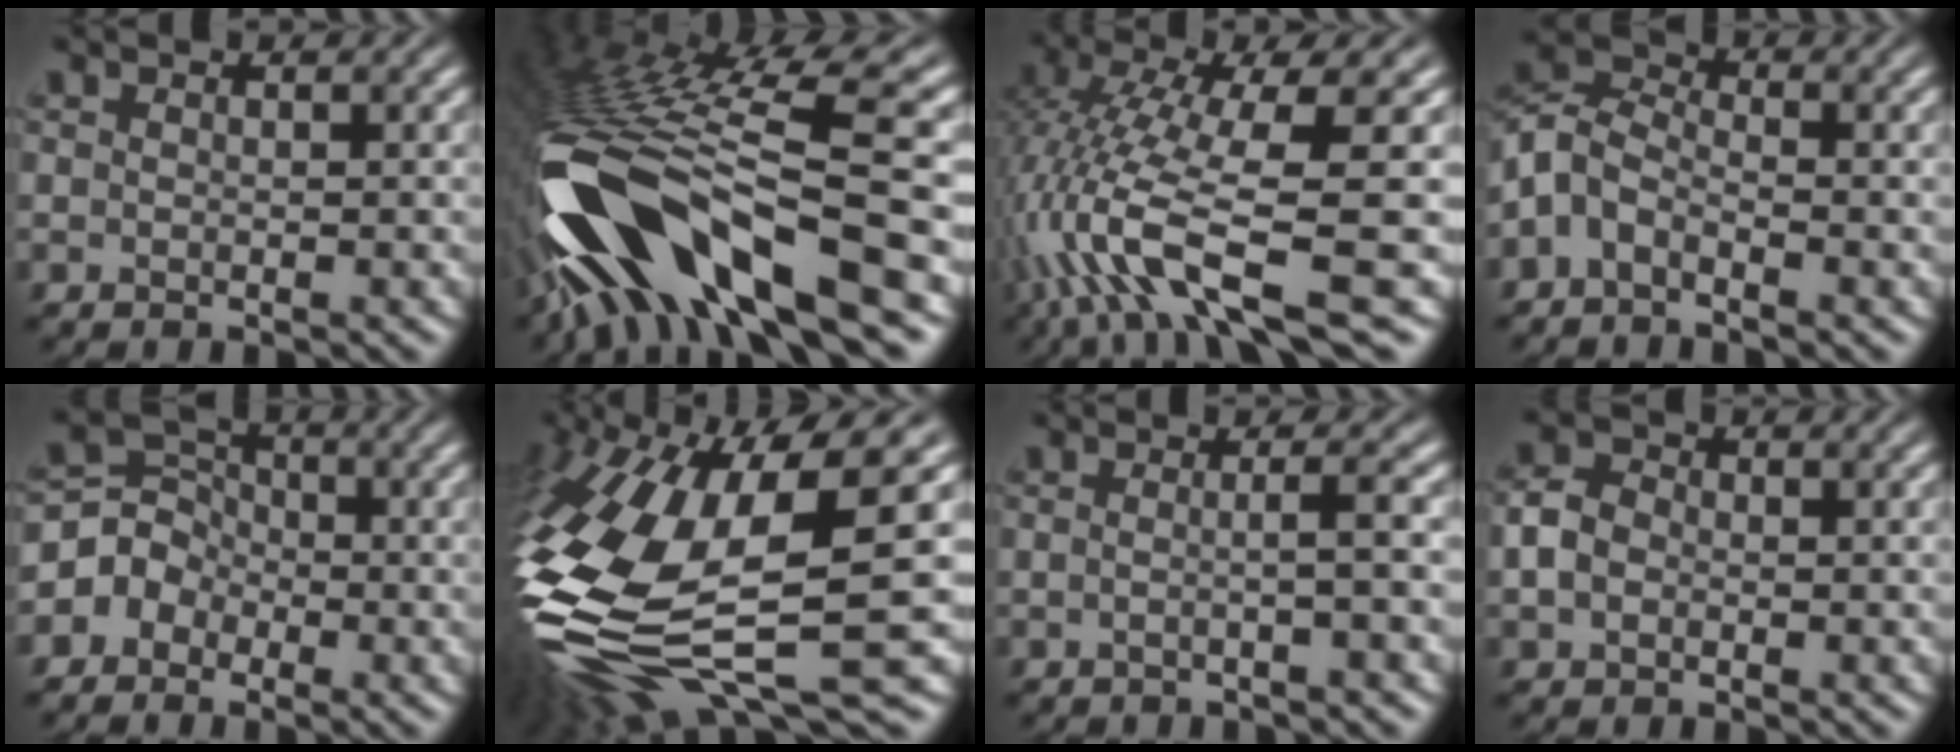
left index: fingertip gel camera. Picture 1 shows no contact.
{"total": 14.5, "force": [-6.0, 4.5, 12.5], "torque": [-0.236, 0.007, -0.092]}
{"total": 11.9, "force": [-3.8, 3.1, 10.9], "torque": [-0.228, 0.002, -0.067]}
{"total": 4.2, "force": [-2.1, 2.4, 2.7], "torque": [-0.058, 0.008, -0.059]}
{"total": 3.4, "force": [-1.4, 3.0, 0.9], "torque": [0.000, 0.009, -0.039]}
{"total": 16.0, "force": [-2.0, 5.7, 14.7], "torque": [-0.334, -0.018, -0.023]}
{"total": 2.2, "force": [-0.2, 0.7, 2.1], "torque": [-0.026, 0.001, -0.013]}
{"total": 2.7, "force": [-0.3, 2.2, 1.6], "torque": [-0.036, 0.002, -0.013]}